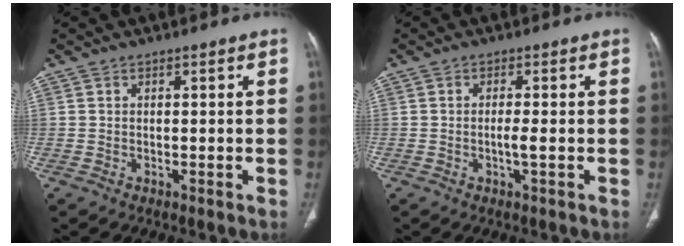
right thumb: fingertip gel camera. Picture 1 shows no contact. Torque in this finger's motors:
{"motor_torque": [0.10, -0.04, 0.18, 0.16, 0.13]}